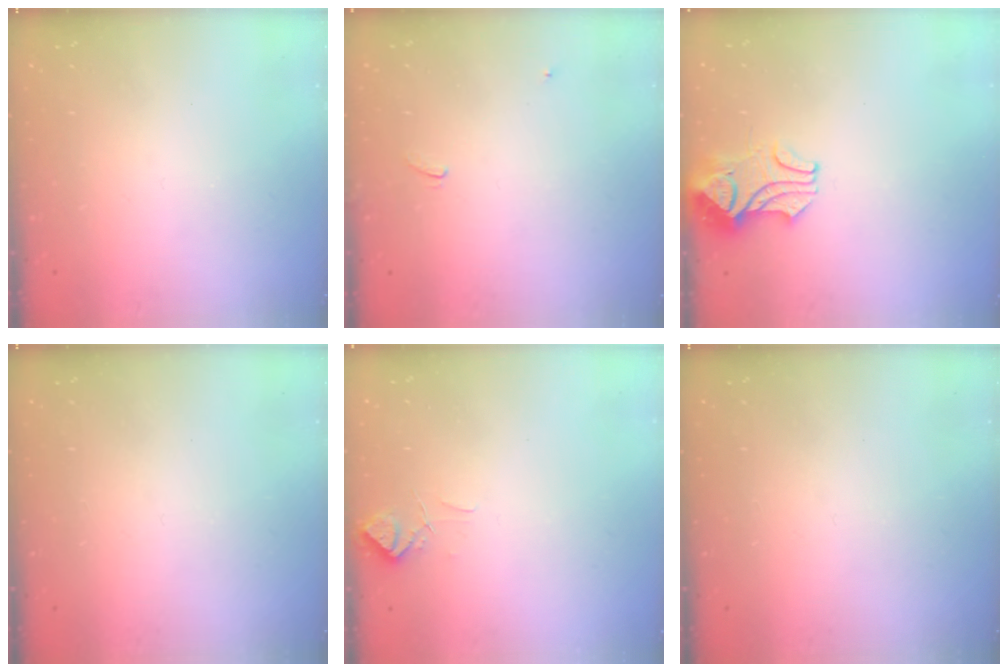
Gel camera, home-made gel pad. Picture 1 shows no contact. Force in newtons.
{"total": 3.7, "press": 3.7, "slide": 0.4}
{"total": 2.3, "press": 2.1, "slide": 0.9}
{"total": 0.0}
{"total": 1.0, "press": 0.6, "slide": 0.8}
{"total": 0.0}